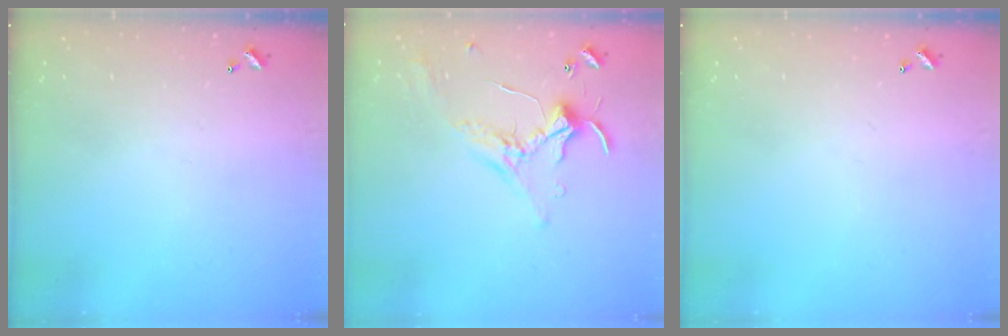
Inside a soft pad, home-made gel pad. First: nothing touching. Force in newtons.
{"total": 0.9, "press": 0.8, "slide": 0.4}
{"total": 0.0}